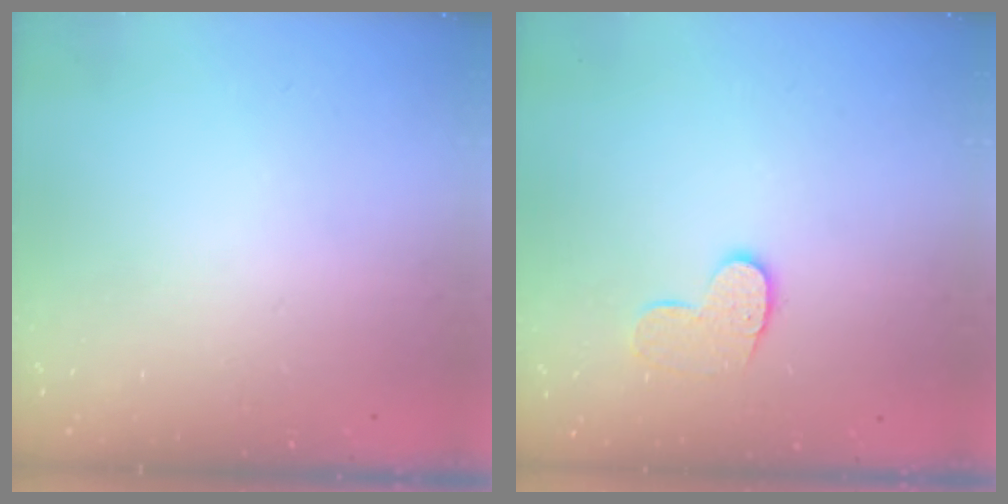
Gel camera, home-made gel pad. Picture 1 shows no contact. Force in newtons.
{"total": 8.3, "press": 8.3, "slide": 0.4}